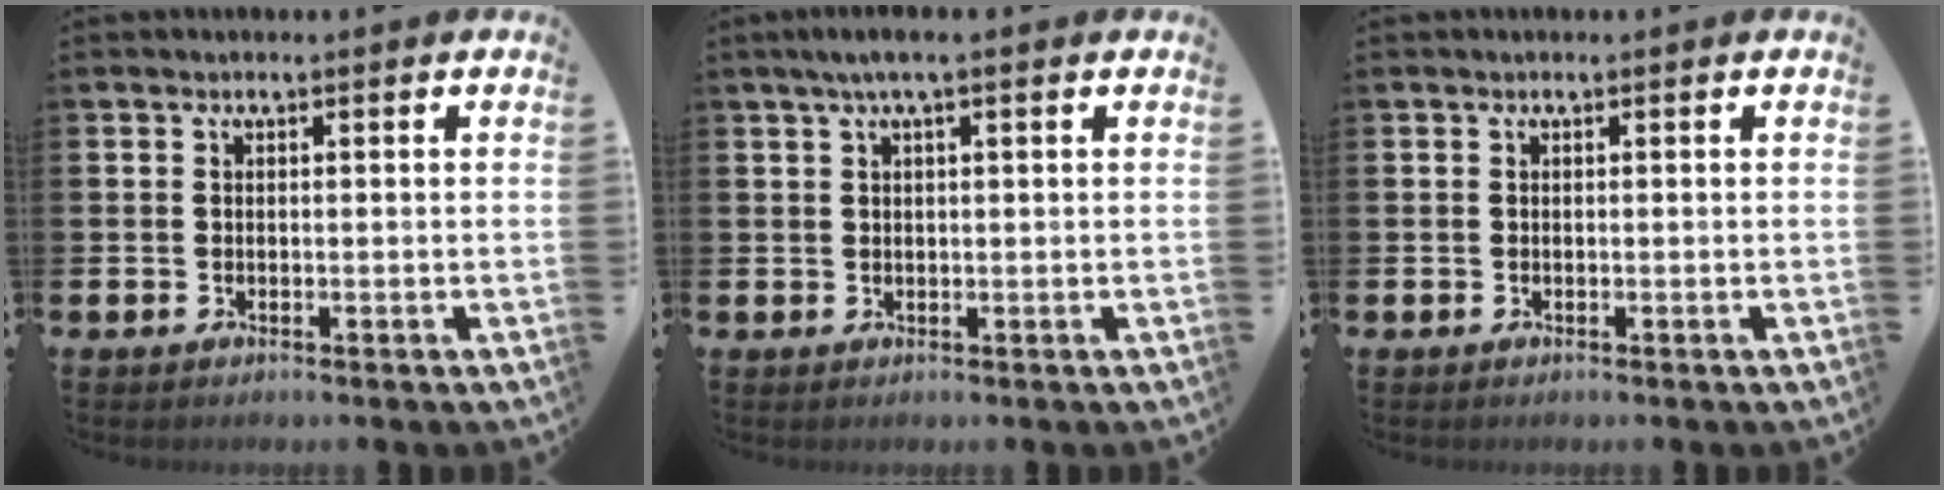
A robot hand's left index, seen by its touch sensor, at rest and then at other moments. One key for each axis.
{"total": 2.4, "fx": 1.4, "fy": 0.2, "fz": 2.0, "tx": -0.043, "ty": 0.007, "tz": 0.025}
{"total": 0.0}